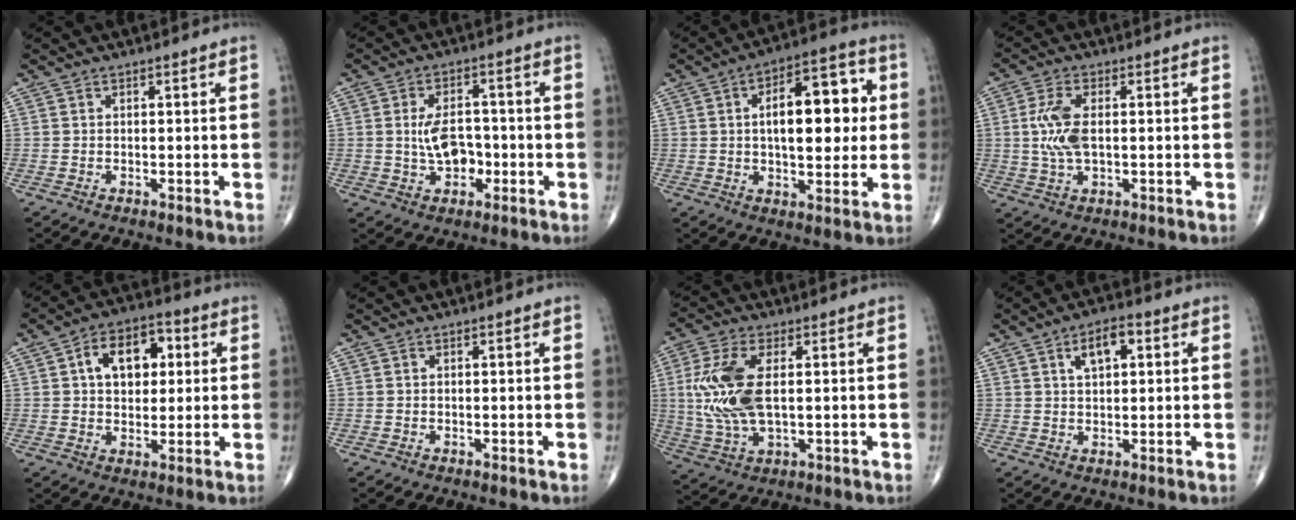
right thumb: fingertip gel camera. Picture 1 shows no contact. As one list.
[{"total": 7.2, "force": [-0.8, 4.6, 5.5], "torque": [-0.079, 0.012, -0.011]}, {"total": 16.1, "force": [2.3, 7.6, 14.1], "torque": [-0.174, 0.015, 0.030]}, {"total": 7.2, "force": [0.5, 3.3, 6.3], "torque": [-0.145, 0.001, 0.010]}, {"total": 11.2, "force": [2.7, 7.2, 8.2], "torque": [-0.097, 0.010, 0.039]}, {"total": 0.0}, {"total": 13.0, "force": [1.5, 6.2, 11.4], "torque": [-0.257, -0.002, 0.036]}, {"total": 6.1, "force": [2.2, 3.0, 4.8], "torque": [-0.068, 0.004, 0.034]}]